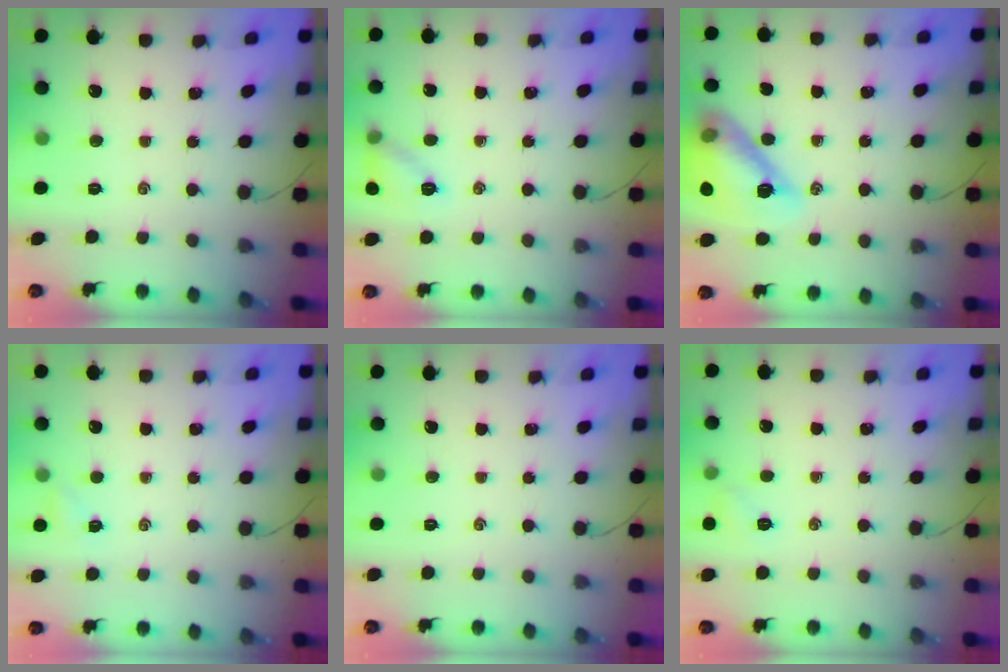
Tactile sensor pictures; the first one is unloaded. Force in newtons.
{"total": 8.0, "press": 7.9, "slide": 0.8}
{"total": 17.1, "press": 17.0, "slide": 2.0}
{"total": 1.7, "press": 1.7, "slide": 0.5}
{"total": 0.0}
{"total": 4.3, "press": 4.1, "slide": 1.4}